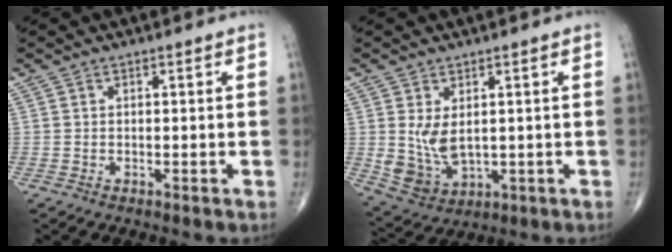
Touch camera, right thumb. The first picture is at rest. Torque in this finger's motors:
{"motor_torque": [0.05, 0.05, 0.01, -0.06, 0.16]}